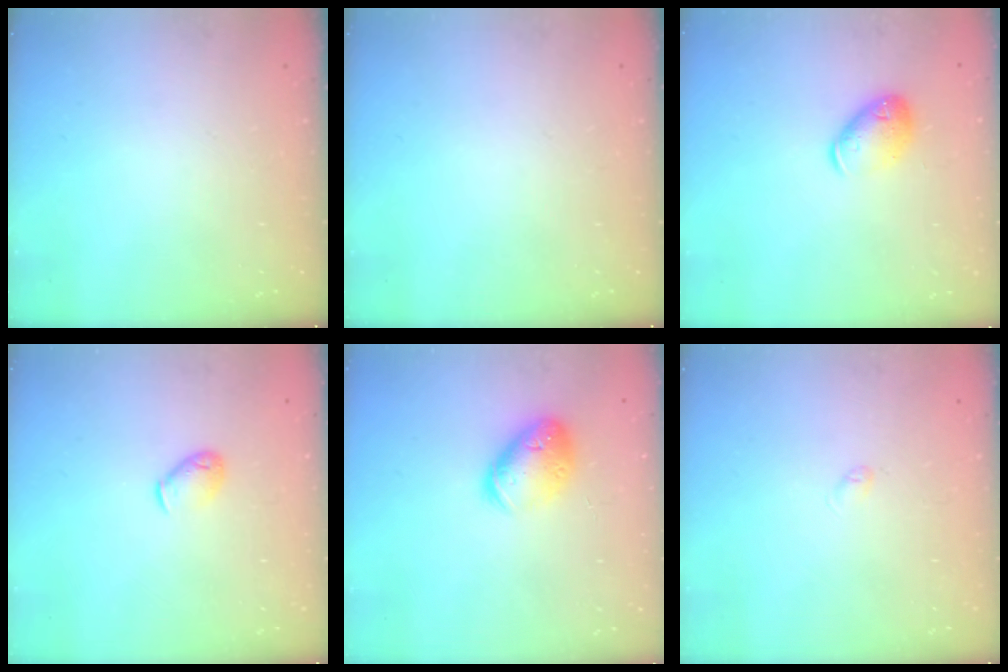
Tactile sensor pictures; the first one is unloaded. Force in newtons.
{"total": 0.0}
{"total": 9.7, "press": 9.5, "slide": 1.6}
{"total": 5.1, "press": 5.0, "slide": 1.1}
{"total": 14.0, "press": 13.8, "slide": 2.0}
{"total": 2.5, "press": 2.5, "slide": 0.5}